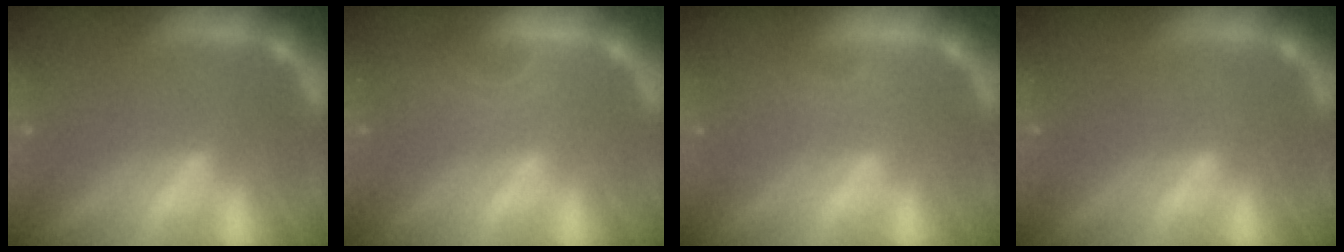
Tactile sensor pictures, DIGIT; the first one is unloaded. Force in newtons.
{"total": 2.4}
{"total": 1.4}
{"total": 0.0}